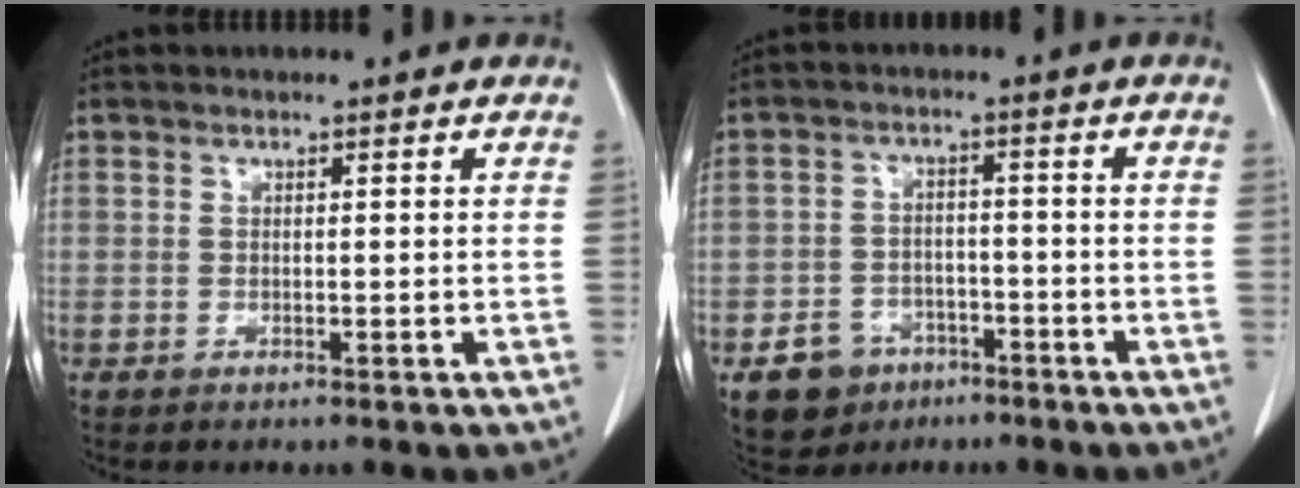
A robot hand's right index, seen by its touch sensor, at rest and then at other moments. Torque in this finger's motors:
{"motor_torque": [-0.16, -0.13, -0.42, -0.19]}